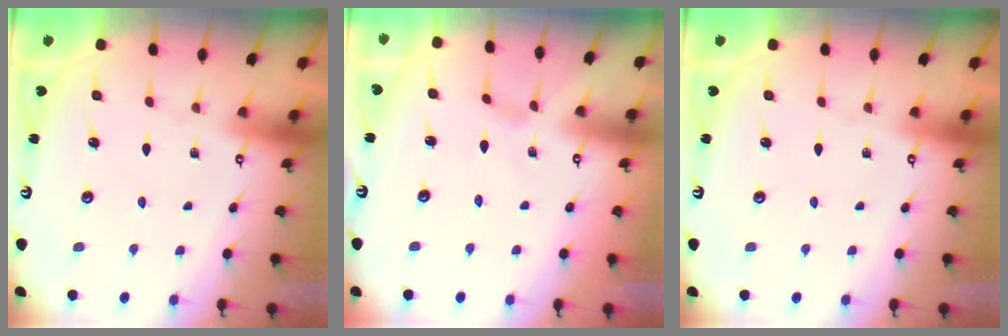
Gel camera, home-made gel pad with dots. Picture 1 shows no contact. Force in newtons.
{"total": 0.0}
{"total": 0.0}